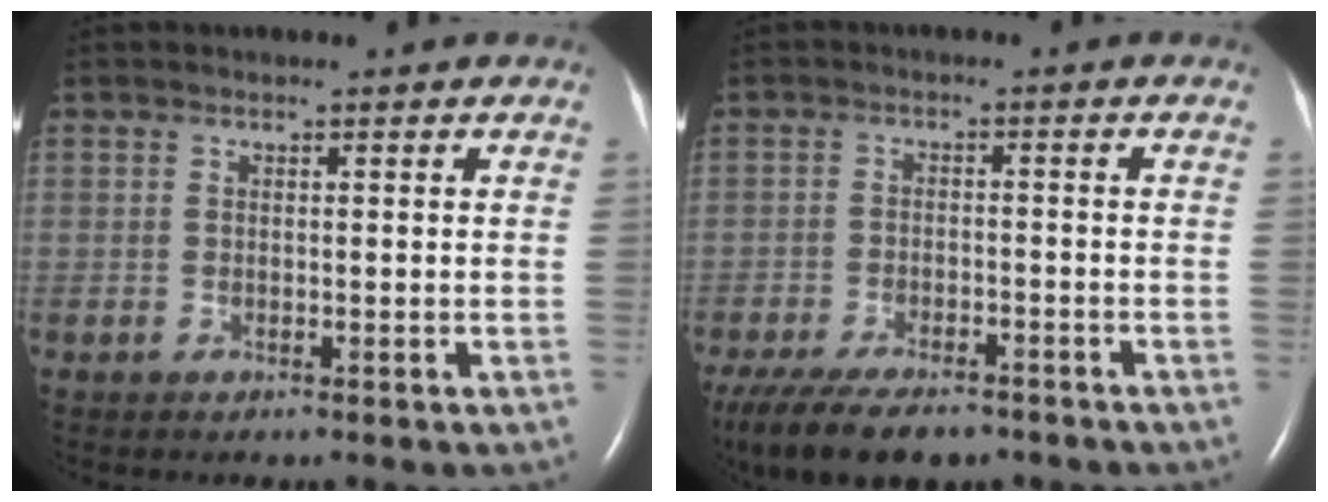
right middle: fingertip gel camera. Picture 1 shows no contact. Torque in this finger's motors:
{"motor_torque": [0.38, -0.36, 0.17, 0.05]}